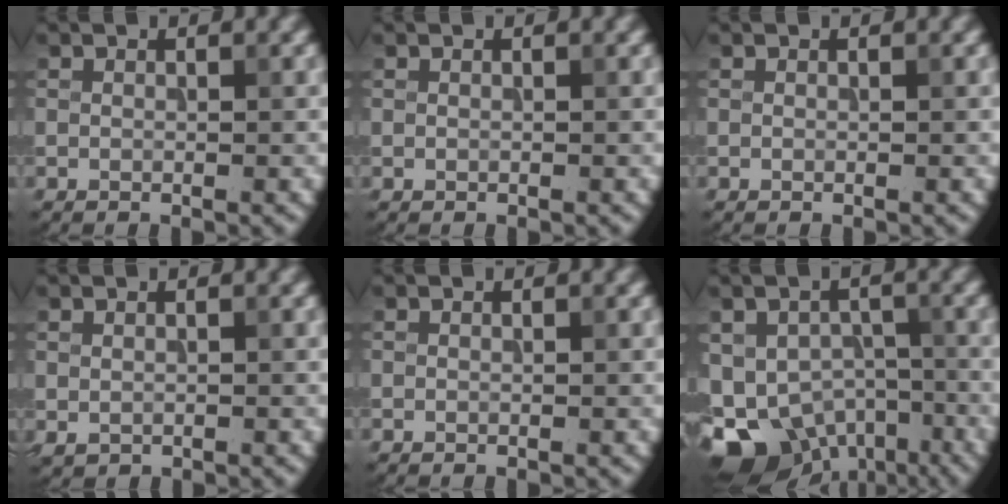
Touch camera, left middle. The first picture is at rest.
{"total": 0.0}
{"total": 0.0}
{"total": 0.5, "force": [0.0, 0.4, 0.3], "torque": [-0.004, -0.004, 0.005]}
{"total": 0.0}
{"total": 11.7, "force": [-6.8, 7.5, 5.9], "torque": [-0.097, -0.028, -0.096]}